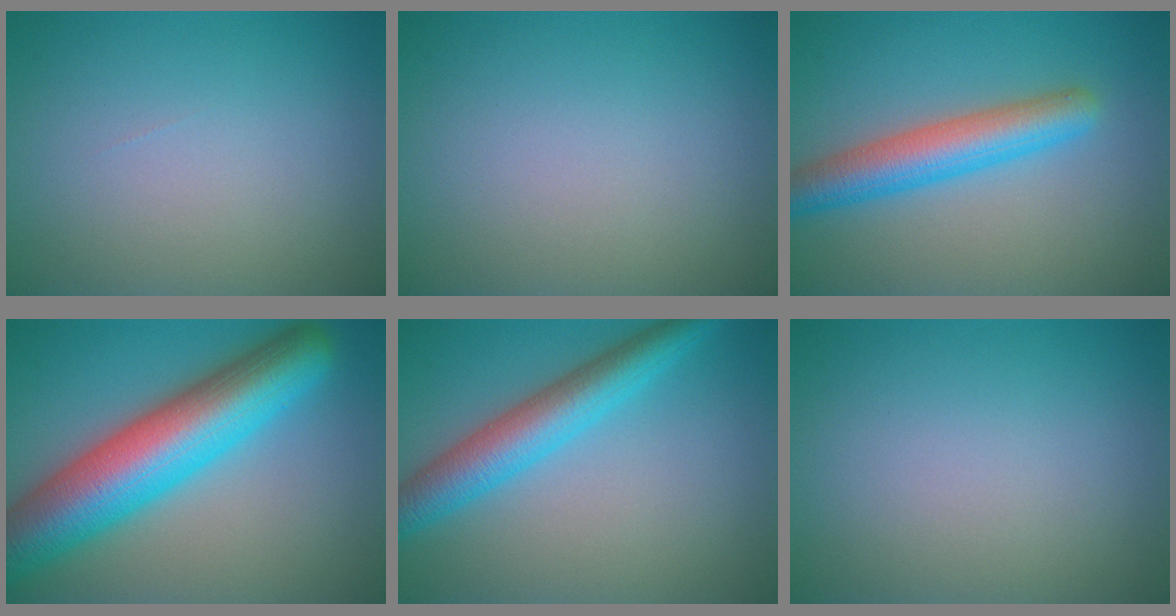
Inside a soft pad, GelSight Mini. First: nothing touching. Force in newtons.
{"total": 0.0}
{"total": 5.3, "press": 5.3, "slide": 0.1}
{"total": 11.8, "press": 11.8, "slide": 0.3}
{"total": 5.5, "press": 5.5, "slide": 0.3}
{"total": 0.0}